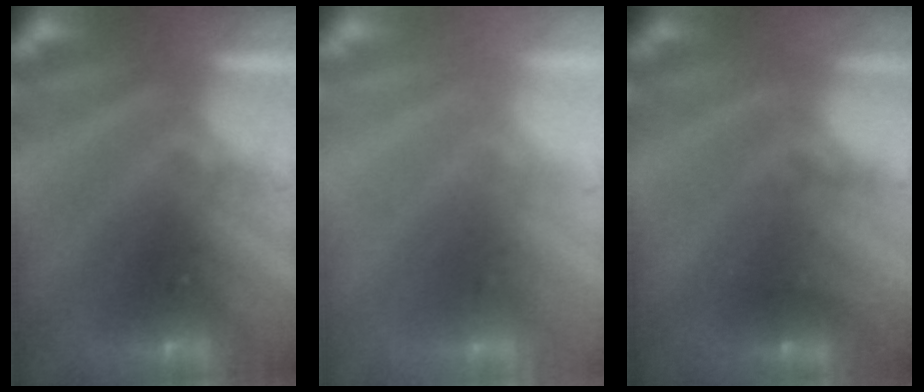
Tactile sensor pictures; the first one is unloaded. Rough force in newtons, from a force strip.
{"total": 2.7}
{"total": 1.7}